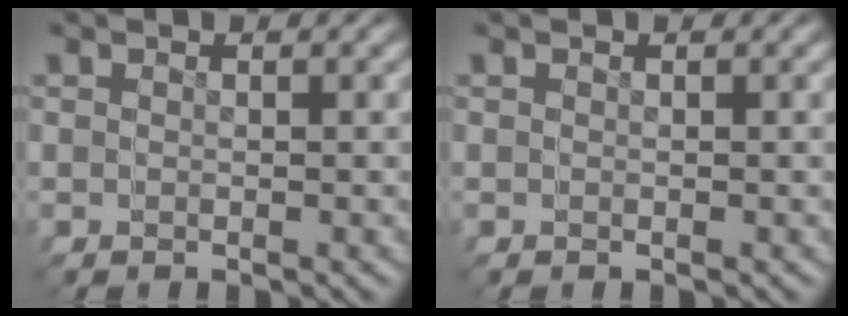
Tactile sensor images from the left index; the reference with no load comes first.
{"total": 0.0}